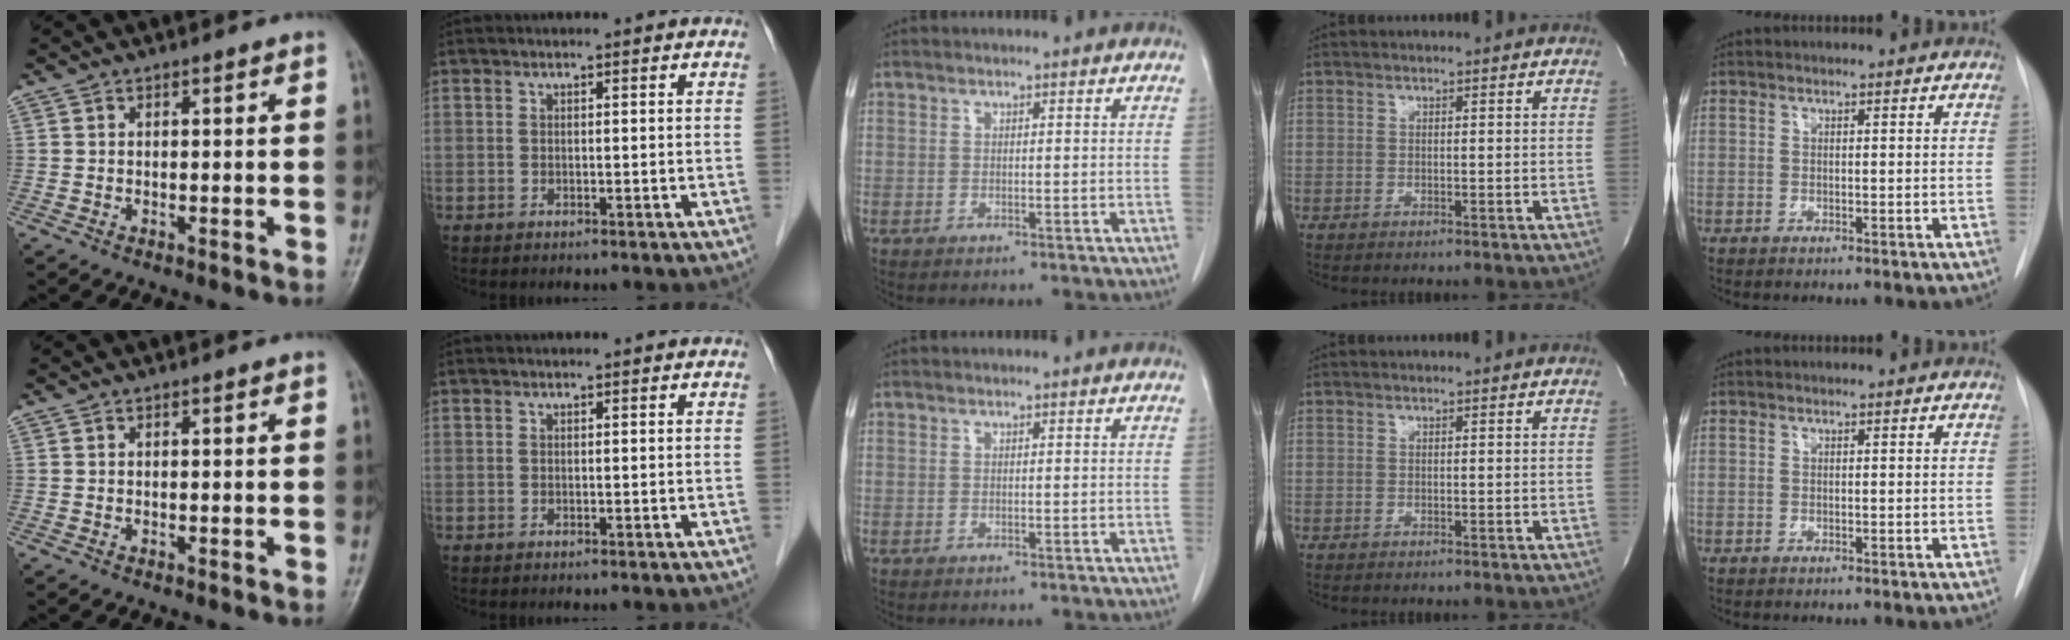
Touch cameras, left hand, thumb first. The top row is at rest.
{}